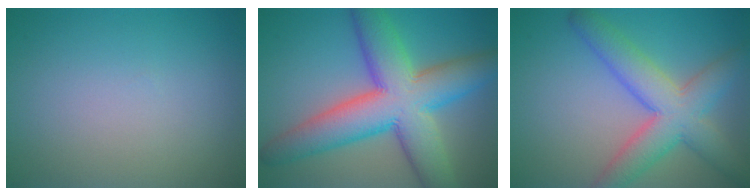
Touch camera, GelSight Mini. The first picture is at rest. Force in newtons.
{"total": 11.4, "press": 11.4, "slide": 0.2}
{"total": 6.8, "press": 6.8, "slide": 0.2}